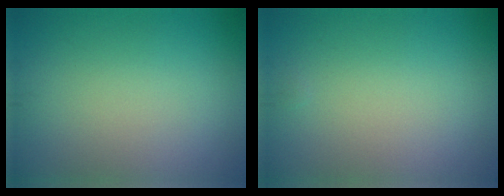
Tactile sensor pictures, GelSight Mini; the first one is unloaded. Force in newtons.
{"total": 0.0}